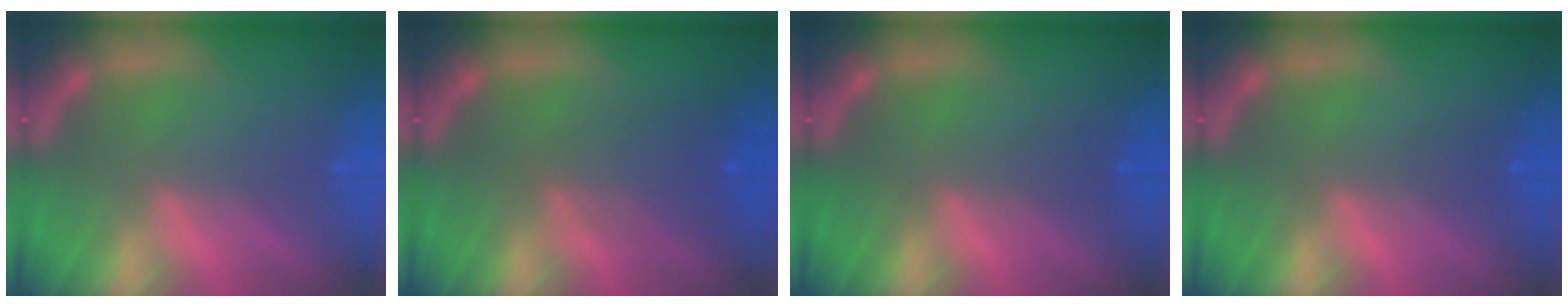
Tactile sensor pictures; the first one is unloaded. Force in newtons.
{"total": 3.6}
{"total": 1.0}
{"total": 1.0}